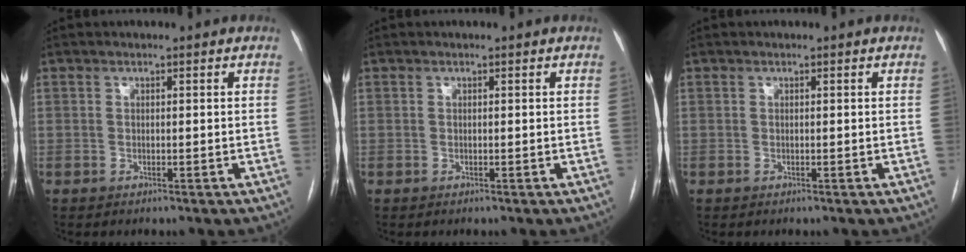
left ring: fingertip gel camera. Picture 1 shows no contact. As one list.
[{"total": 0.0}, {"total": 0.0}]